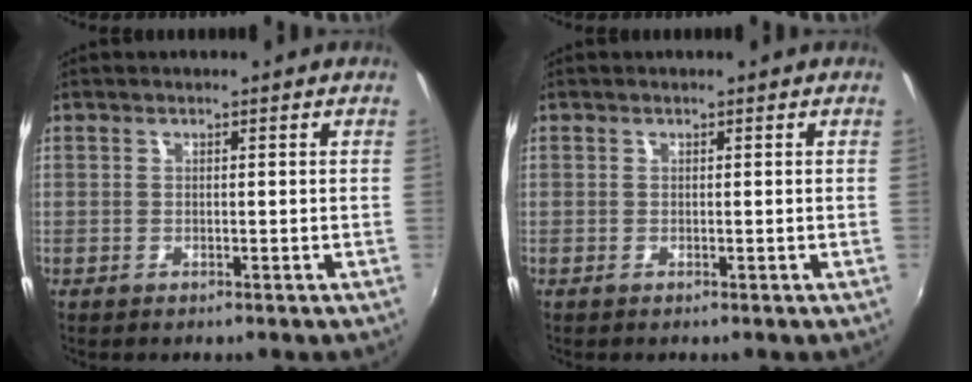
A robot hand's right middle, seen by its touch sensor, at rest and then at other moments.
{"total": 0.0}